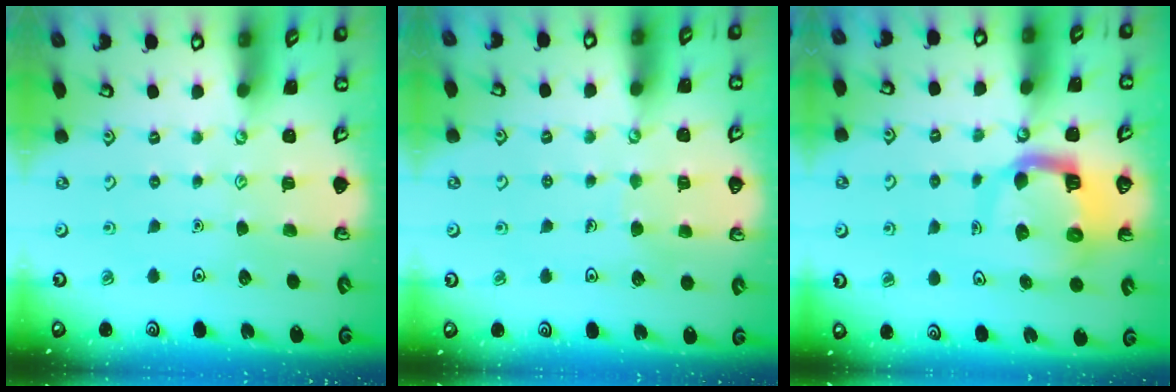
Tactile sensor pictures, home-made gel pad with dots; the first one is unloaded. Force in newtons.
{"total": 3.3, "press": 3.3, "slide": 0.2}
{"total": 10.2, "press": 10.1, "slide": 1.4}